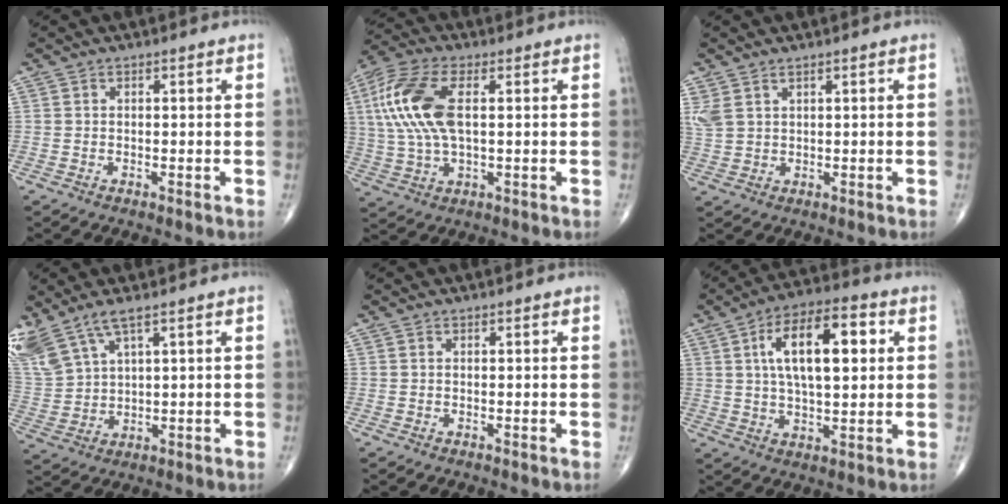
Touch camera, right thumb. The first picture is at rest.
{"total": 14.8, "force": [2.7, 6.9, 12.8], "torque": [-0.297, 0.011, 0.051]}
{"total": 3.6, "force": [2.2, 1.9, 2.2], "torque": [-0.052, -0.002, 0.054]}
{"total": 12.4, "force": [7.9, 4.8, 8.2], "torque": [-0.197, -0.021, 0.173]}
{"total": 0.0}
{"total": 15.6, "force": [3.8, 6.8, 13.5], "torque": [-0.212, 0.008, 0.059]}